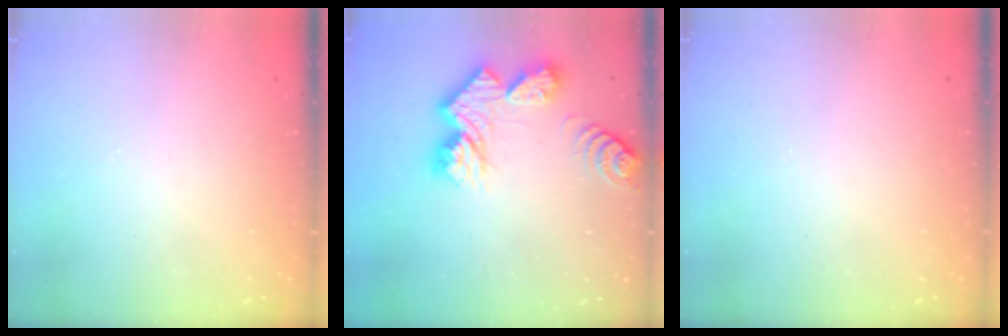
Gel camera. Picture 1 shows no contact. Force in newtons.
{"total": 11.9, "press": 11.8, "slide": 1.0}
{"total": 0.0}